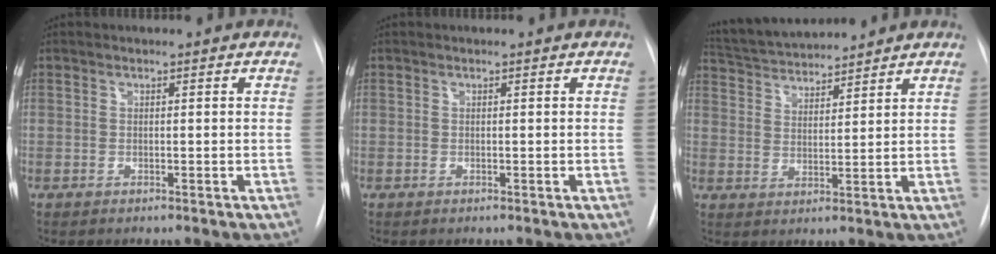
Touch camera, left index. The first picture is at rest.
{"total": 0.0}
{"total": 10.4, "force": [9.9, 1.0, 2.8], "torque": [-0.060, 0.026, 0.173]}